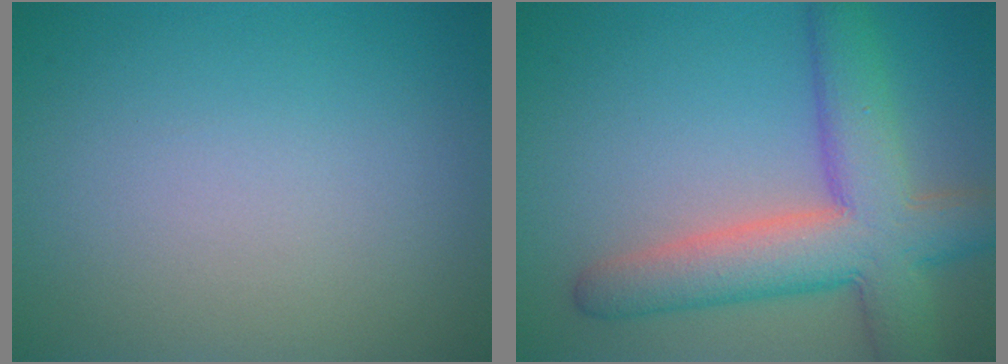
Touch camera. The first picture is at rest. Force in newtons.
{"total": 8.5, "press": 8.5, "slide": 0.5}